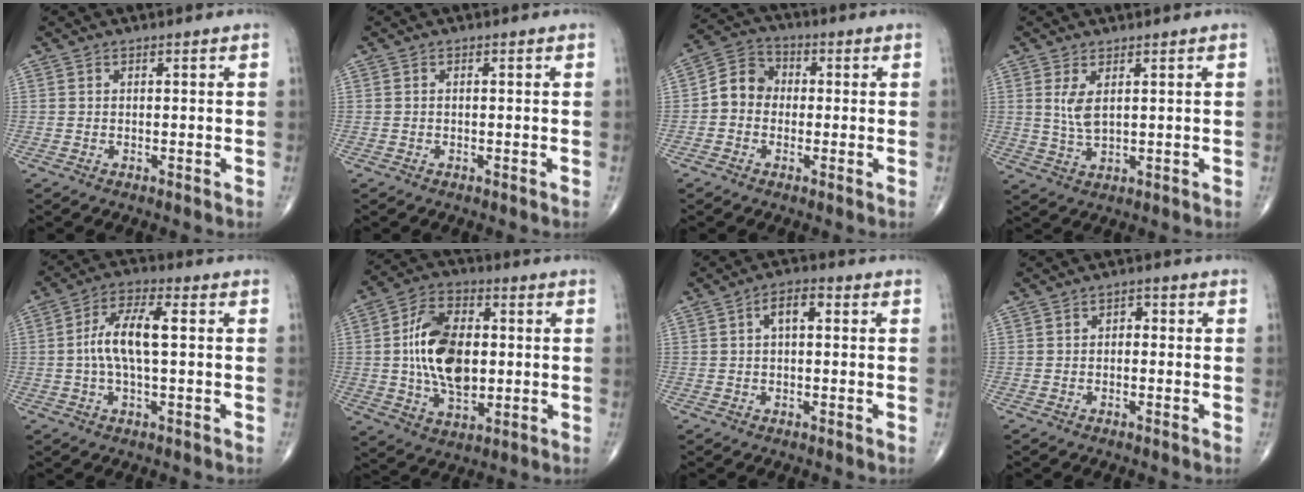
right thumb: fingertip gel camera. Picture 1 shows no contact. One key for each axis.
{"total": 0.0}
{"total": 6.7, "fx": -0.7, "fy": 5.8, "fz": 3.3, "tx": -0.038, "ty": 0.027, "tz": -0.028}
{"total": 4.1, "fx": 1.3, "fy": 1.6, "fz": 3.6, "tx": -0.073, "ty": -0.012, "tz": 0.036}
{"total": 9.3, "fx": 0.5, "fy": 3.4, "fz": 8.7, "tx": -0.180, "ty": 0.021, "tz": 0.003}
{"total": 16.1, "fx": 0.7, "fy": 9.5, "fz": 12.9, "tx": -0.215, "ty": 0.007, "tz": 0.012}
{"total": 4.6, "fx": 1.0, "fy": 2.2, "fz": 3.9, "tx": -0.061, "ty": 0.014, "tz": 0.010}
{"total": 2.0, "fx": 0.0, "fy": 1.3, "fz": 1.5, "tx": -0.010, "ty": 0.009, "tz": -0.007}